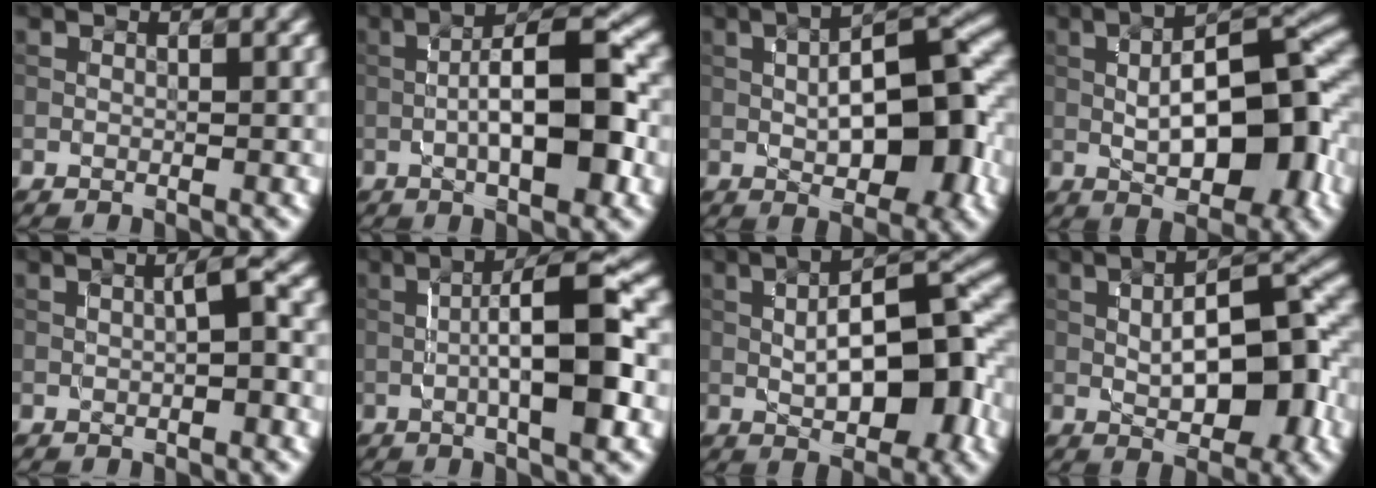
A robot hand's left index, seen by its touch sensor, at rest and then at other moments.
{"total": 9.4, "force": [-1.5, 2.6, 8.9], "torque": [-0.128, 0.020, -0.028]}
{"total": 10.3, "force": [-0.1, 3.9, 9.5], "torque": [-0.137, 0.016, -0.003]}
{"total": 11.1, "force": [-0.4, 4.1, 10.2], "torque": [-0.148, 0.017, -0.009]}
{"total": 2.2, "force": [0.0, 0.3, 2.2], "torque": [-0.035, 0.006, 0.001]}
{"total": 8.5, "force": [-1.1, 1.6, 8.2], "torque": [-0.121, 0.017, -0.022]}
{"total": 9.9, "force": [-0.1, 3.8, 9.2], "torque": [-0.134, 0.016, -0.003]}
{"total": 8.9, "force": [-0.2, 3.5, 8.2], "torque": [-0.120, 0.014, -0.003]}